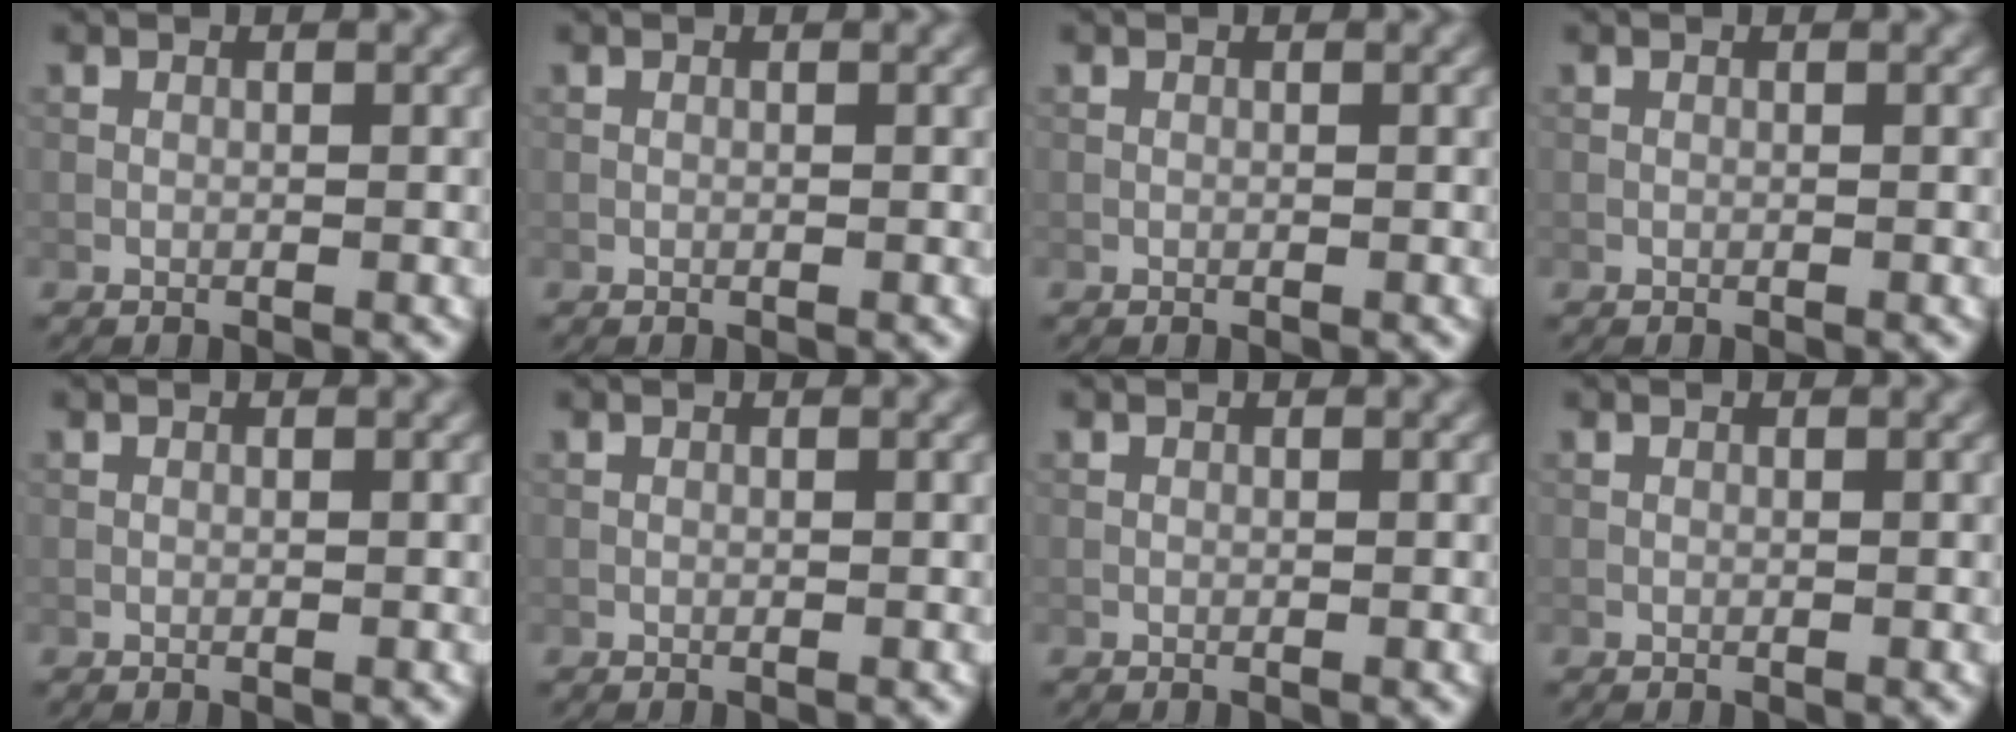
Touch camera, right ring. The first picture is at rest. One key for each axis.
{"total": 0.0}
{"total": 0.0}
{"total": 0.0}
{"total": 0.0}
{"total": 0.0}
{"total": 0.0}
{"total": 0.0}